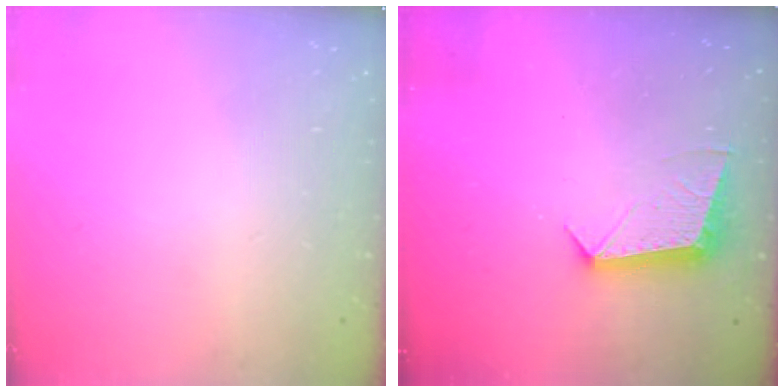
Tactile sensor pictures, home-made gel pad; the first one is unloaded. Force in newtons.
{"total": 10.9, "press": 10.9, "slide": 0.5}